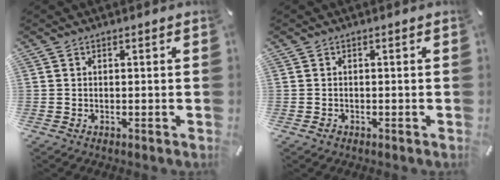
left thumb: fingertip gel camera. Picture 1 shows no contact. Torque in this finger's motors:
{"motor_torque": [0.05, 0.11, 0.03, -0.17, 0.00]}